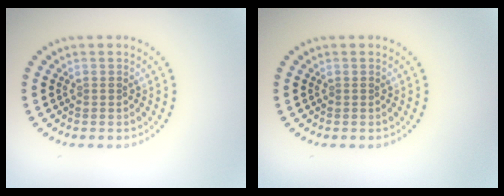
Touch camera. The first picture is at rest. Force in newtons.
{"total": 0.0}